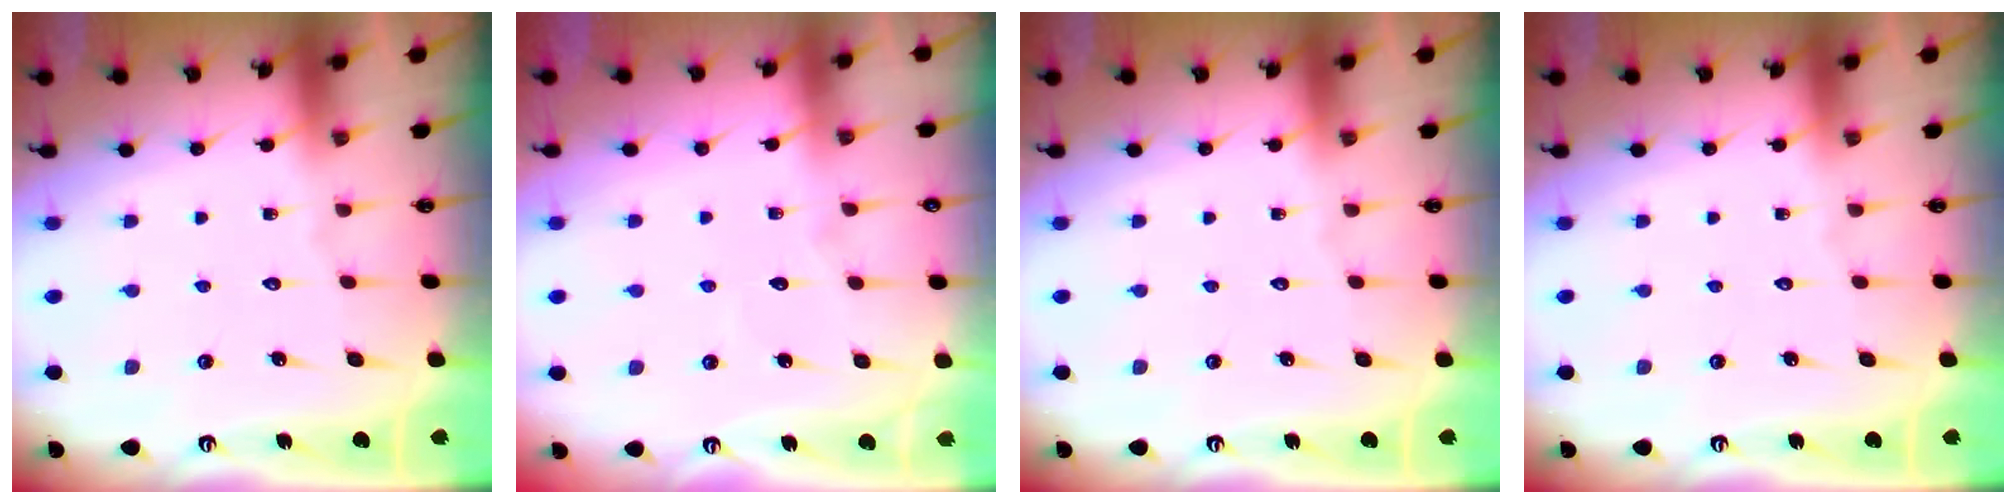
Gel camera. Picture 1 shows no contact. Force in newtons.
{"total": 3.4, "press": 3.3, "slide": 0.4}
{"total": 0.0}
{"total": 0.0}